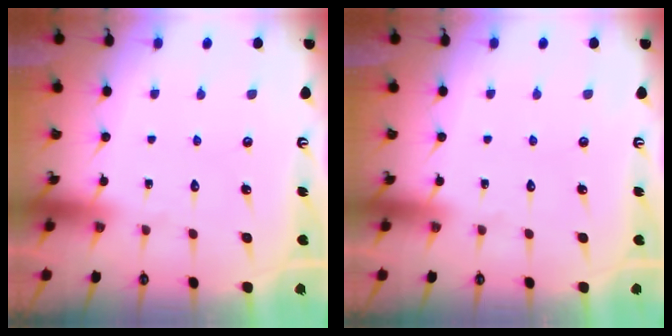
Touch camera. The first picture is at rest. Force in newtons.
{"total": 0.0}